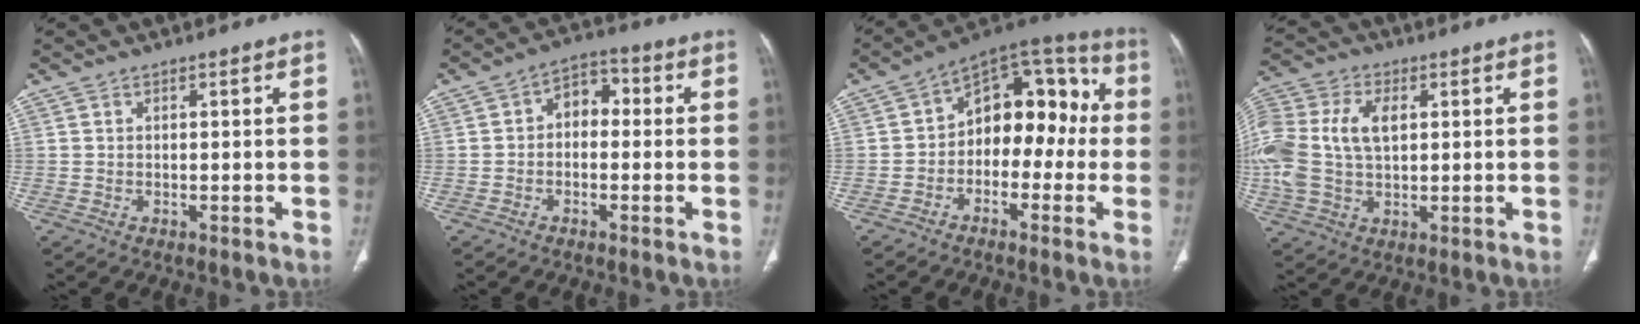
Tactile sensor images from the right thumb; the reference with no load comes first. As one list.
[{"total": 5.9, "force": [-0.1, 4.1, 4.2], "torque": [-0.041, 0.026, -0.018]}, {"total": 14.7, "force": [-1.0, 9.7, 11.0], "torque": [-0.093, 0.056, -0.034]}, {"total": 16.9, "force": [2.1, 10.8, 12.8], "torque": [-0.313, 0.011, 0.038]}]